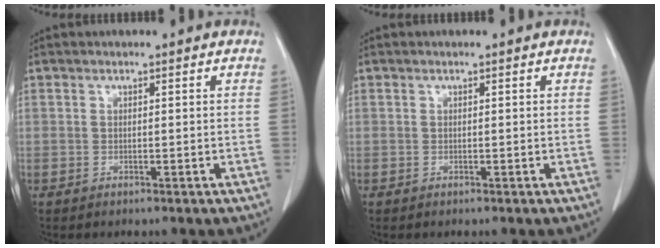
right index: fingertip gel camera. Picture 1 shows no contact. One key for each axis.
{"total": 0.0}